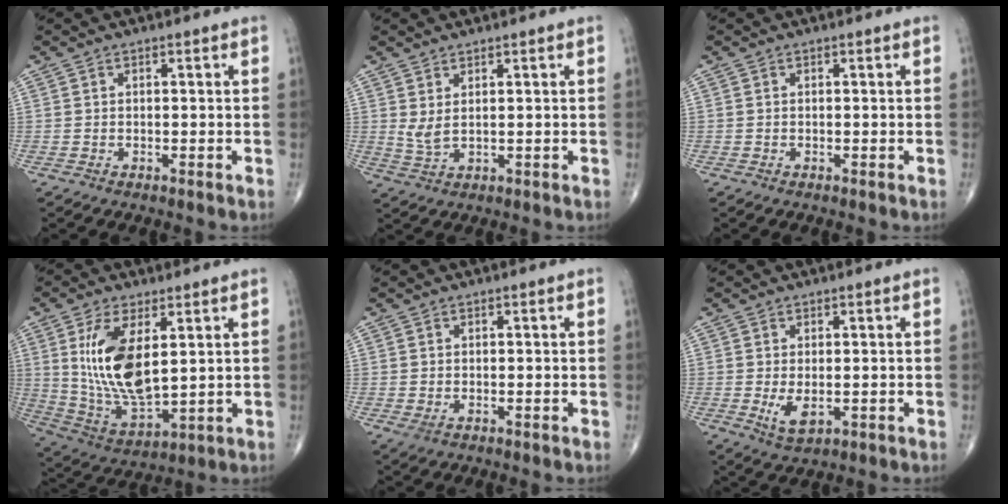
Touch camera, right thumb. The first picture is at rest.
{"total": 3.2, "force": [1.2, 1.1, 2.7], "torque": [-0.058, -0.008, 0.030]}
{"total": 0.0}
{"total": 15.3, "force": [3.7, 6.9, 13.2], "torque": [-0.253, -0.025, 0.086]}
{"total": 1.4, "force": [-0.3, 0.9, 1.0], "torque": [-0.022, -0.001, -0.002]}
{"total": 4.1, "force": [-0.6, 2.0, 3.5], "torque": [-0.060, -0.010, 0.000]}